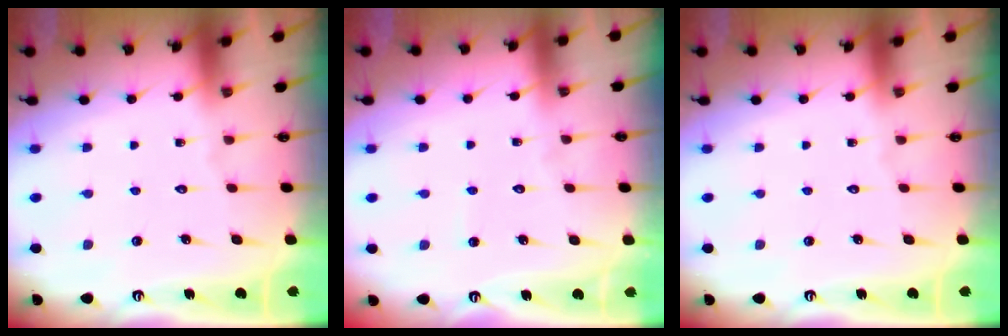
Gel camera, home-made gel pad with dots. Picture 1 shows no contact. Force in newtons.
{"total": 2.9, "press": 2.9, "slide": 0.3}
{"total": 0.0}